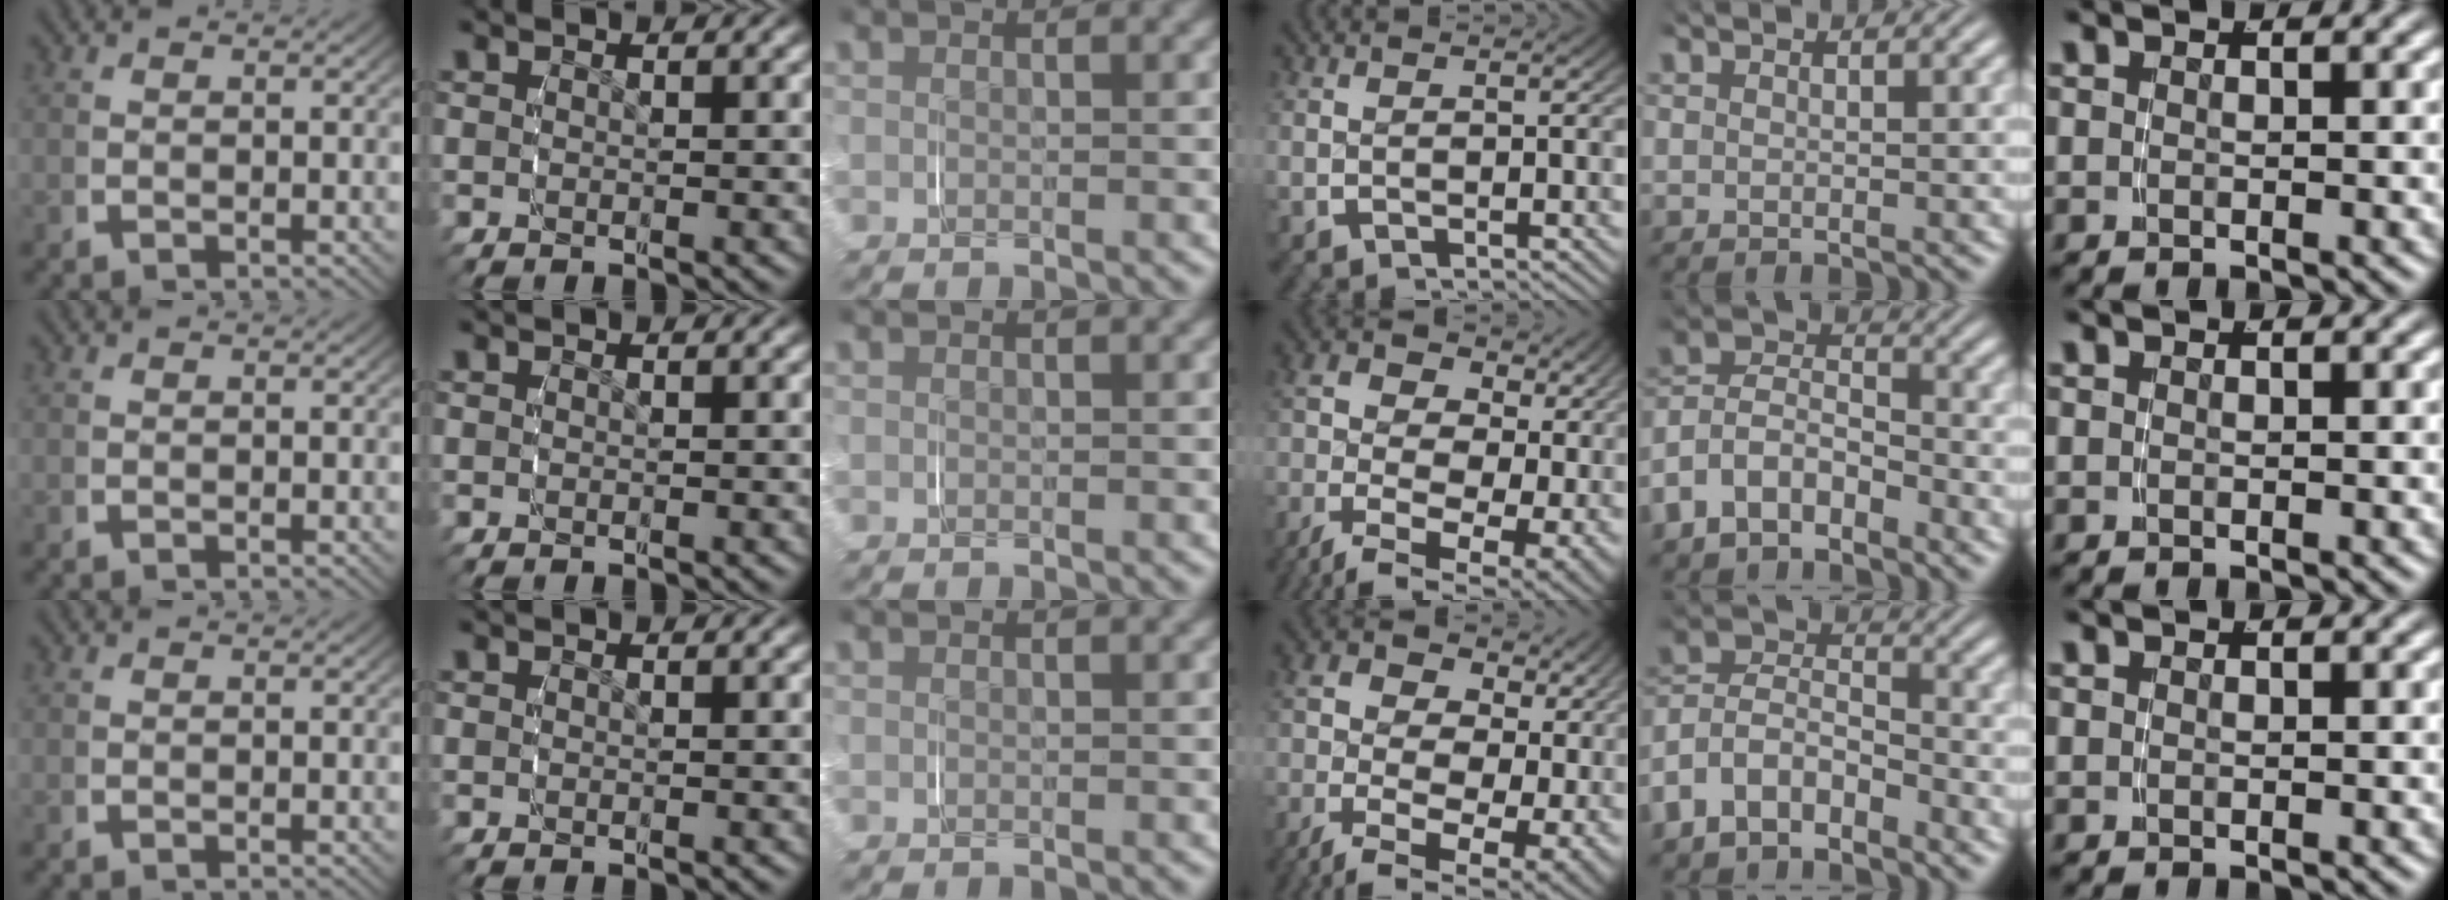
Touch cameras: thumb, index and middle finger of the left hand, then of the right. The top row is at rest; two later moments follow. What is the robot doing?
{"motion": "grasp_and_lifting", "object": "jacket"}